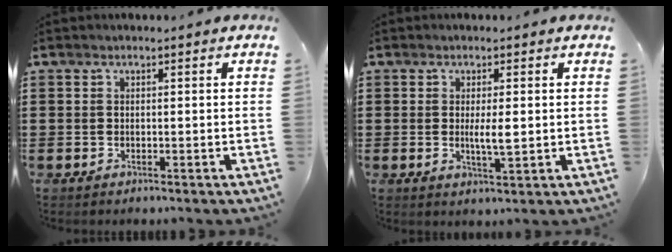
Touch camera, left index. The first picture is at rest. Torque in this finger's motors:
{"motor_torque": [1.01, 0.14, 0.11, 0.07]}